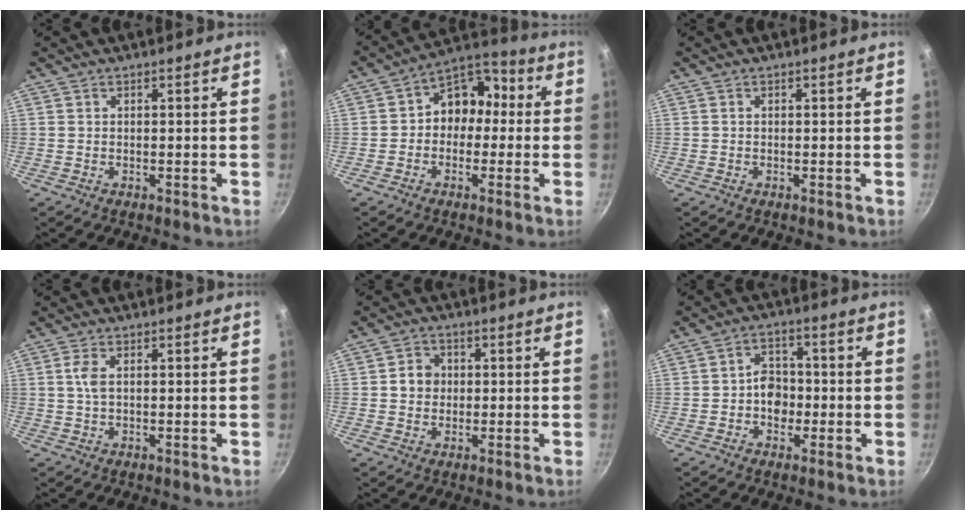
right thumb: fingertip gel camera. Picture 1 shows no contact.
{"total": 8.2, "force": [0.1, 6.4, 5.2], "torque": [-0.020, 0.027, -0.016]}
{"total": 0.0}
{"total": 2.9, "force": [0.5, 1.3, 2.5], "torque": [-0.056, 0.005, 0.009]}
{"total": 4.4, "force": [0.3, 4.0, 1.9], "torque": [-0.004, 0.006, -0.002]}
{"total": 6.1, "force": [-1.1, 4.9, 3.5], "torque": [-0.016, 0.018, -0.023]}